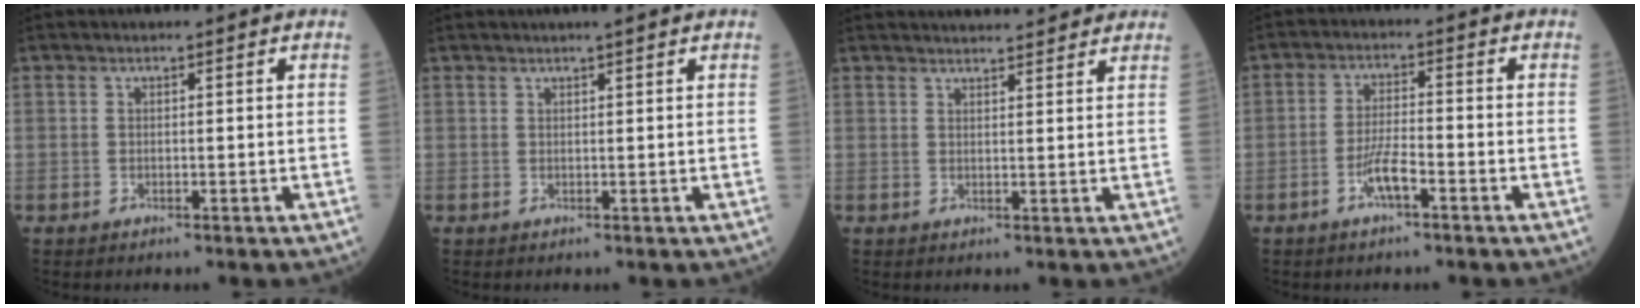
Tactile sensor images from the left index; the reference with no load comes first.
{"total": 2.4, "force": [1.9, 0.0, 1.4], "torque": [-0.017, 0.011, 0.028]}
{"total": 11.5, "force": [10.6, 1.8, 4.1], "torque": [-0.049, 0.026, 0.128]}
{"total": 4.4, "force": [-2.4, 0.7, 3.6], "torque": [-0.075, 0.002, -0.047]}